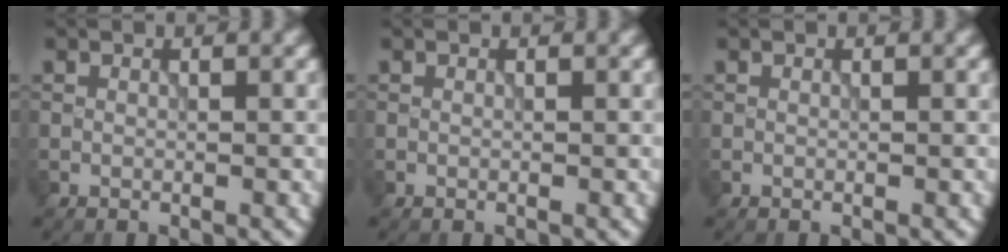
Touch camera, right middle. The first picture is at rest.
{"total": 0.0}
{"total": 0.0}